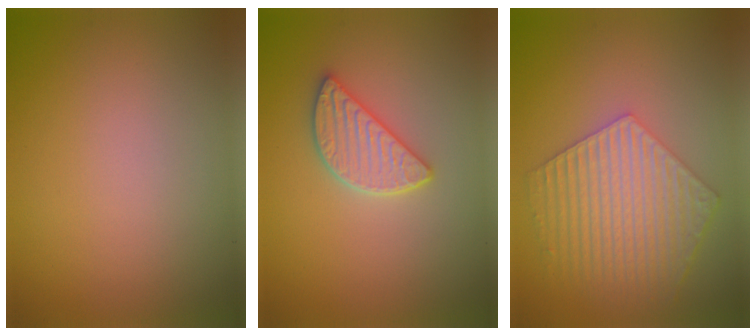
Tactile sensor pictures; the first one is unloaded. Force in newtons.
{"total": 3.2, "press": 3.0, "slide": 1.2}
{"total": 6.5, "press": 5.0, "slide": 4.2}